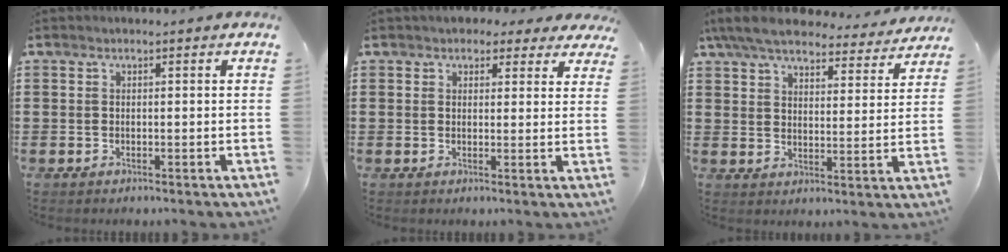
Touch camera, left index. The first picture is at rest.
{"total": 3.0, "force": [2.4, 1.7, 0.7], "torque": [-0.018, 0.002, 0.042]}
{"total": 7.1, "force": [6.5, 1.2, 2.6], "torque": [-0.079, -0.032, 0.115]}